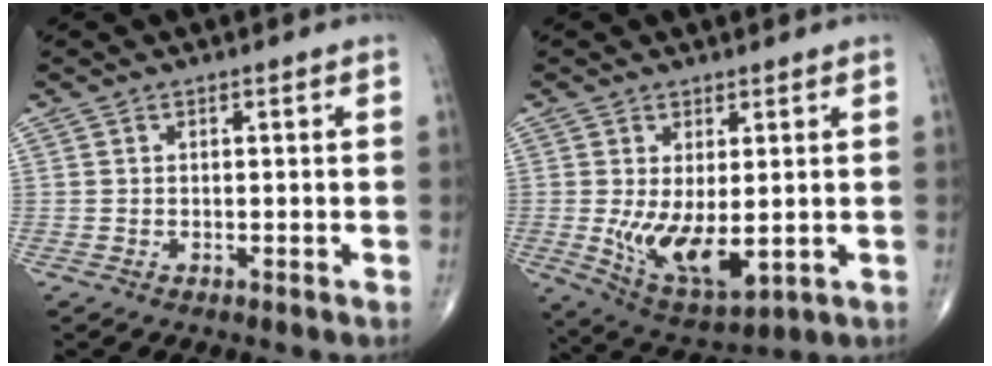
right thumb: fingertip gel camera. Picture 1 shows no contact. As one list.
[{"total": 10.8, "force": [-0.9, 5.1, 9.6], "torque": [-0.160, -0.028, 0.004]}]